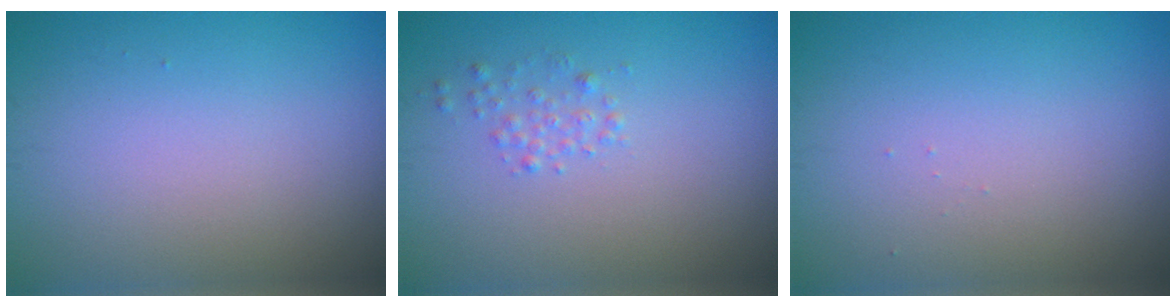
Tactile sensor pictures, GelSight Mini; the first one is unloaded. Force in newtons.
{"total": 1.1, "press": 1.1, "slide": 0.0}
{"total": 0.0}